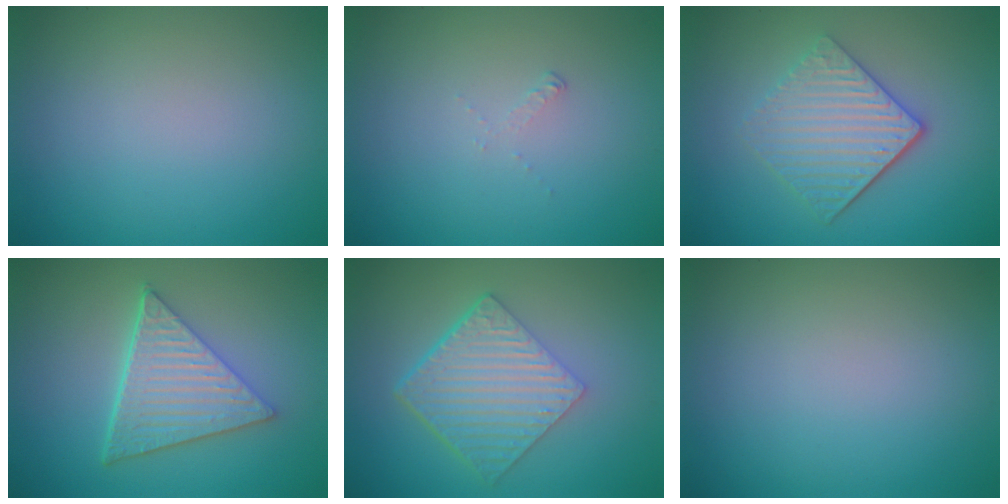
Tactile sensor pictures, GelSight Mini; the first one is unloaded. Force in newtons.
{"total": 0.6, "press": 0.2, "slide": 0.6}
{"total": 4.7, "press": 3.6, "slide": 3.0}
{"total": 6.1, "press": 4.6, "slide": 4.1}
{"total": 6.3, "press": 4.3, "slide": 4.6}
{"total": 0.0}